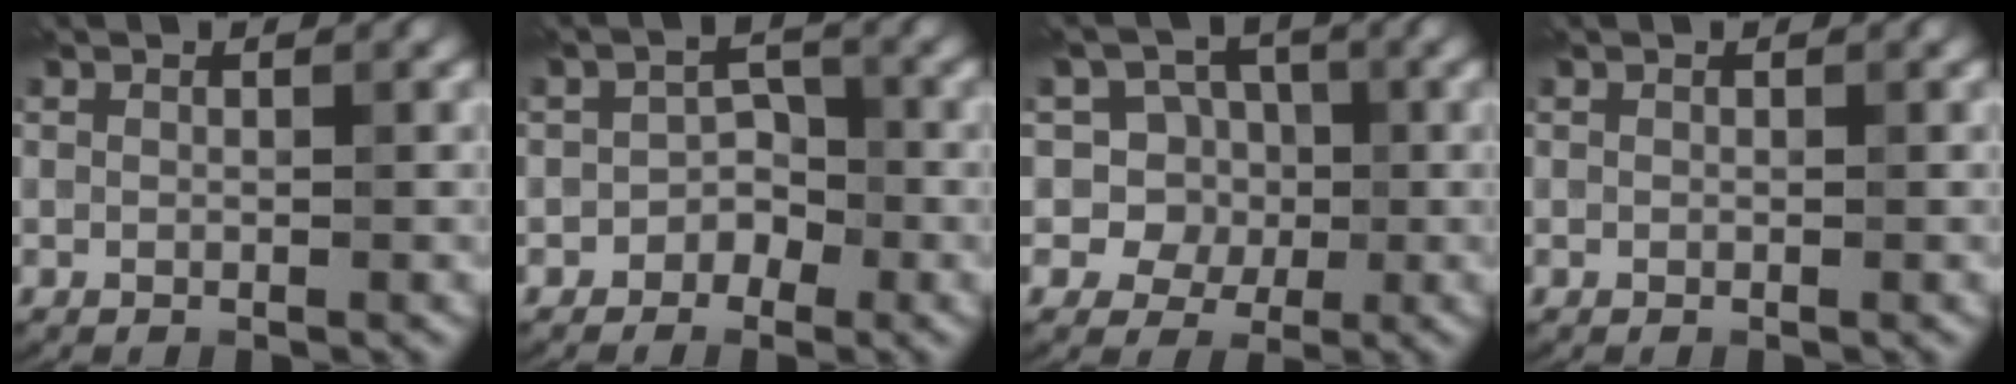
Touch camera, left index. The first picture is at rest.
{"total": 1.9, "force": [-1.2, 1.4, 0.4], "torque": [0.005, 0.013, -0.024]}
{"total": 5.9, "force": [0.8, 5.7, 1.4], "torque": [-0.002, 0.030, -0.014]}
{"total": 0.0}